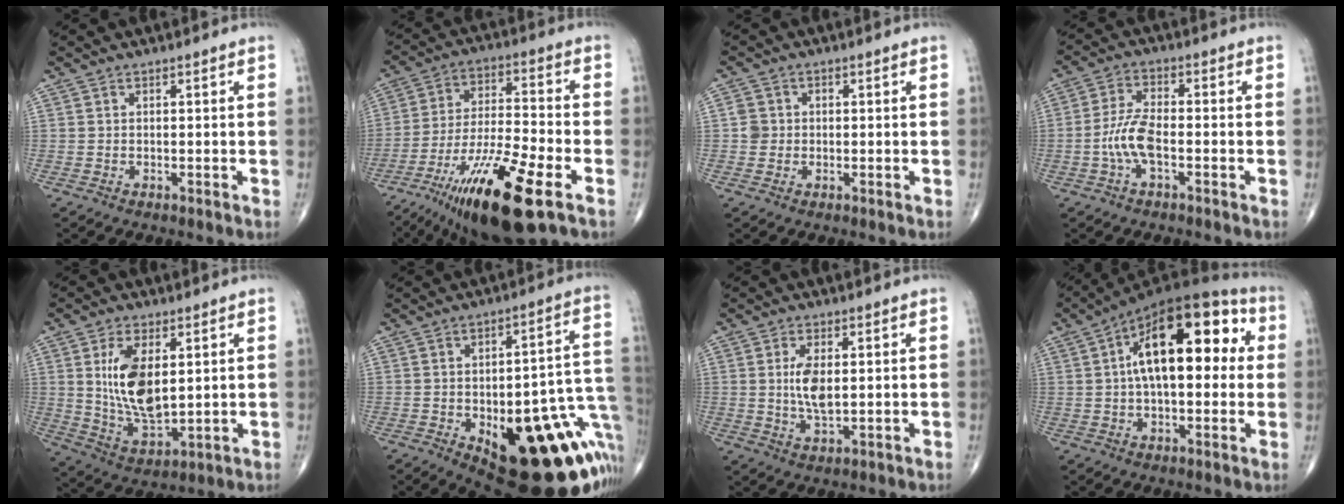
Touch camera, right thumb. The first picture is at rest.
{"total": 20.4, "force": [-10.6, 4.4, 16.9], "torque": [-0.328, 0.022, -0.185]}
{"total": 2.6, "force": [-0.1, 2.5, 0.6], "torque": [0.006, 0.006, -0.005]}
{"total": 6.7, "force": [-1.9, 2.6, 5.8], "torque": [-0.129, 0.018, -0.041]}
{"total": 13.1, "force": [2.7, 6.6, 11.0], "torque": [-0.196, -0.024, 0.062]}
{"total": 29.5, "force": [-8.9, 11.9, 25.5], "torque": [-0.229, 0.035, -0.092]}
{"total": 6.1, "force": [0.7, 2.7, 5.4], "torque": [-0.104, -0.011, 0.014]}
{"total": 20.9, "force": [3.9, 10.2, 17.8], "torque": [-0.256, 0.033, 0.047]}